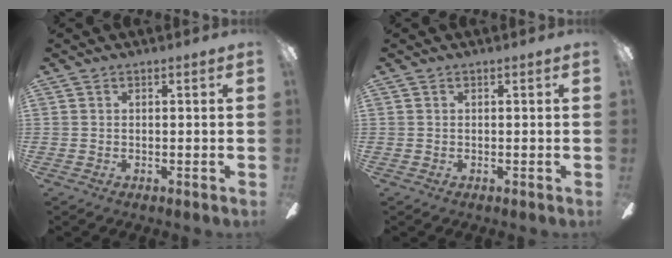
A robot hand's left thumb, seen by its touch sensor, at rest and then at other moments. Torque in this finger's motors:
{"motor_torque": [0.00, 0.00, -0.11, 0.11, 0.00]}